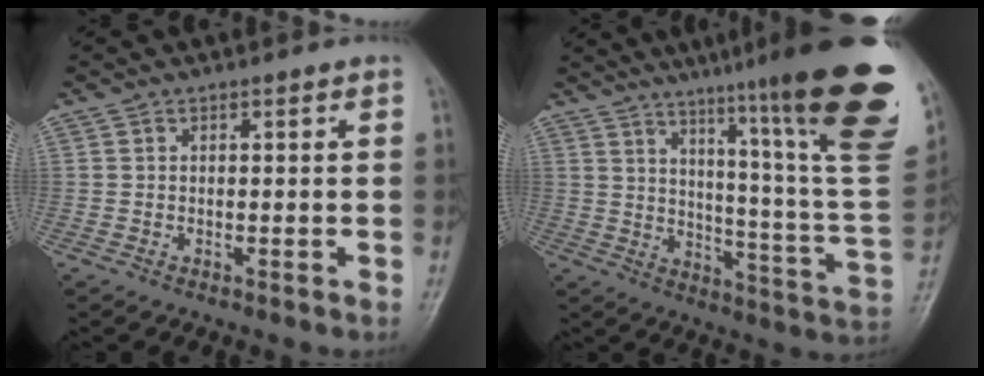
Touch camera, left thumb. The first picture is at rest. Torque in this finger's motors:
{"motor_torque": [2.26, 0.04, 1.69, -1.08, 0.51]}